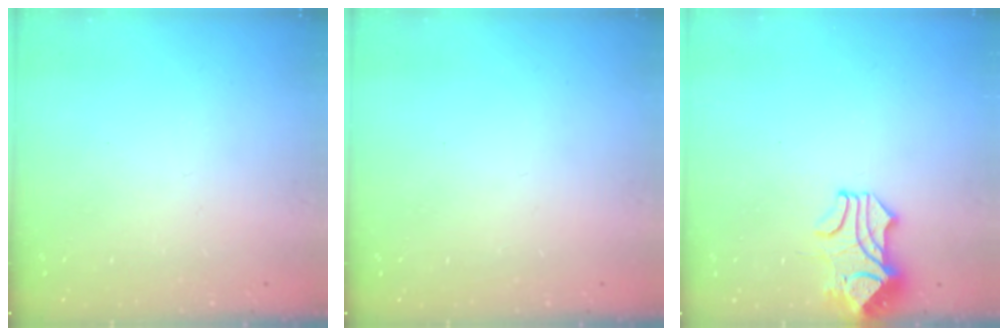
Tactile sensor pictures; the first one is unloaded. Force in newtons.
{"total": 0.0}
{"total": 2.1, "press": 1.9, "slide": 1.0}